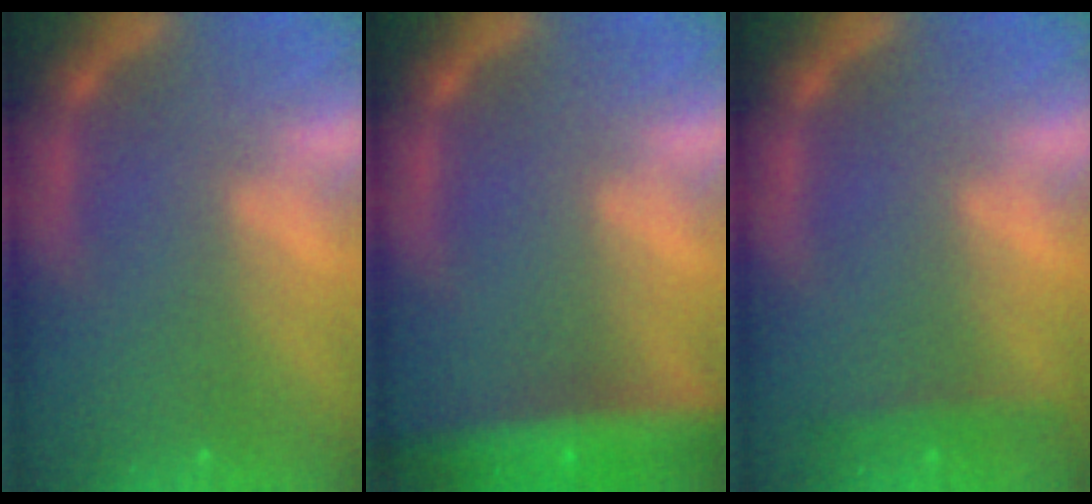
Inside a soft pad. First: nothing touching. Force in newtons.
{"total": 8.0}
{"total": 1.9}